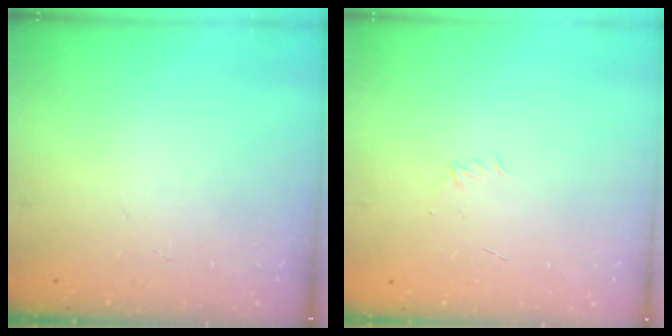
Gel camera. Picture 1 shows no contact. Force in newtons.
{"total": 2.9, "press": 2.8, "slide": 0.7}